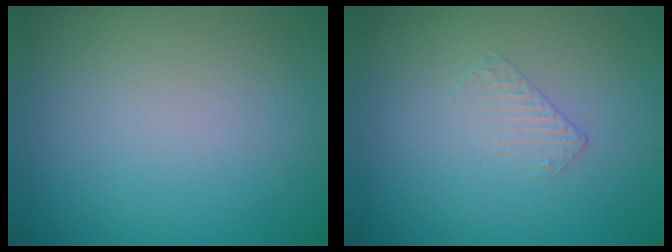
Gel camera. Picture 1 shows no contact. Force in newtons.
{"total": 0.9, "press": 0.2, "slide": 0.9}